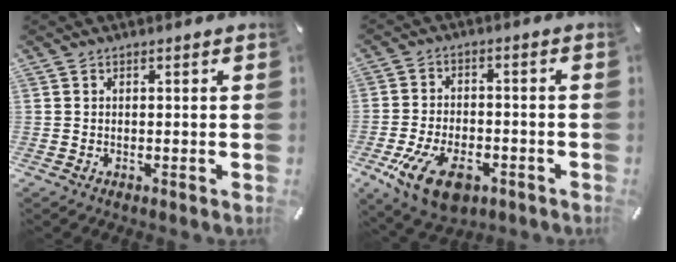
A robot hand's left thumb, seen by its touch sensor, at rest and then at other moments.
{"total": 11.8, "force": [-5.8, 6.7, 7.9], "torque": [-0.163, 0.021, -0.101]}